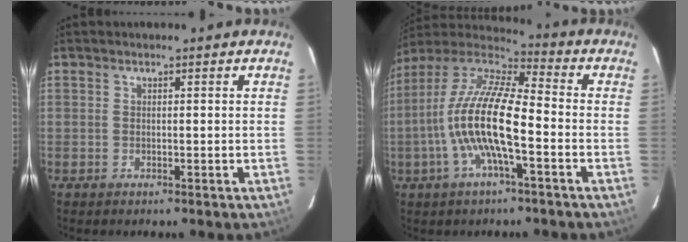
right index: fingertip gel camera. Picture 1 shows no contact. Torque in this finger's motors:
{"motor_torque": [1.83, -0.31, 1.05, 0.21]}